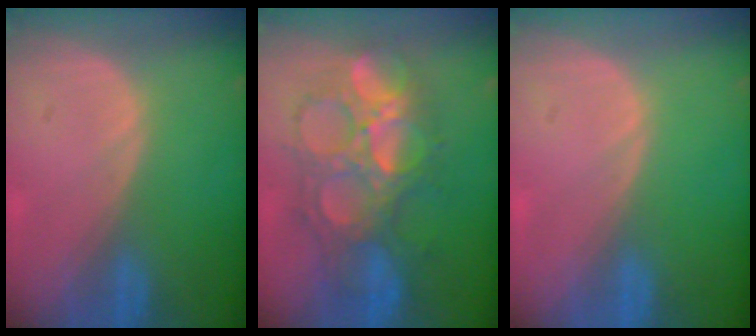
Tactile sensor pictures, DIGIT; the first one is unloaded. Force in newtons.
{"total": 10.2, "press": 10.1, "slide": 0.7}
{"total": 0.0}